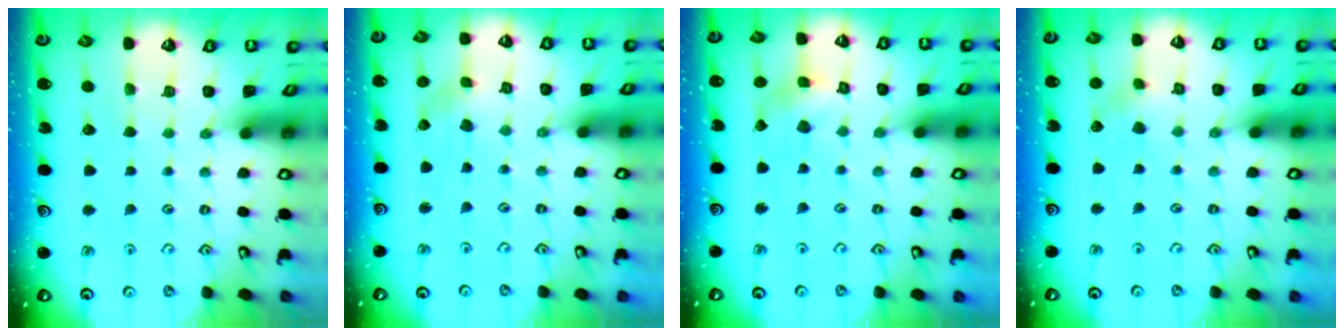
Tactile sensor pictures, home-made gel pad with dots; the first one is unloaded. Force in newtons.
{"total": 2.4, "press": 2.3, "slide": 0.5}
{"total": 4.3, "press": 4.3, "slide": 0.6}
{"total": 3.5, "press": 3.4, "slide": 0.7}